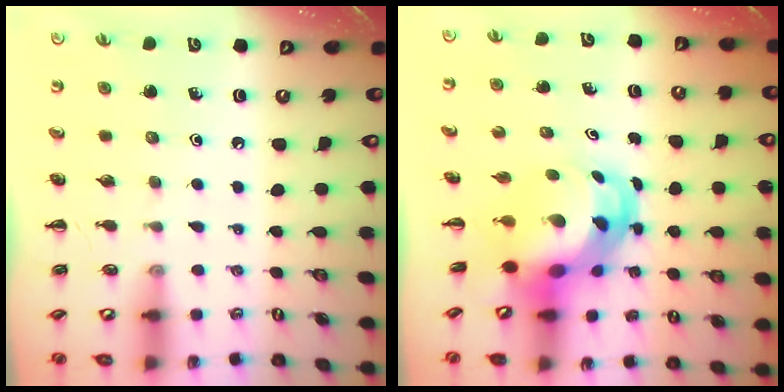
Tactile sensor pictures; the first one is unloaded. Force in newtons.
{"total": 4.8, "press": 4.5, "slide": 1.5}